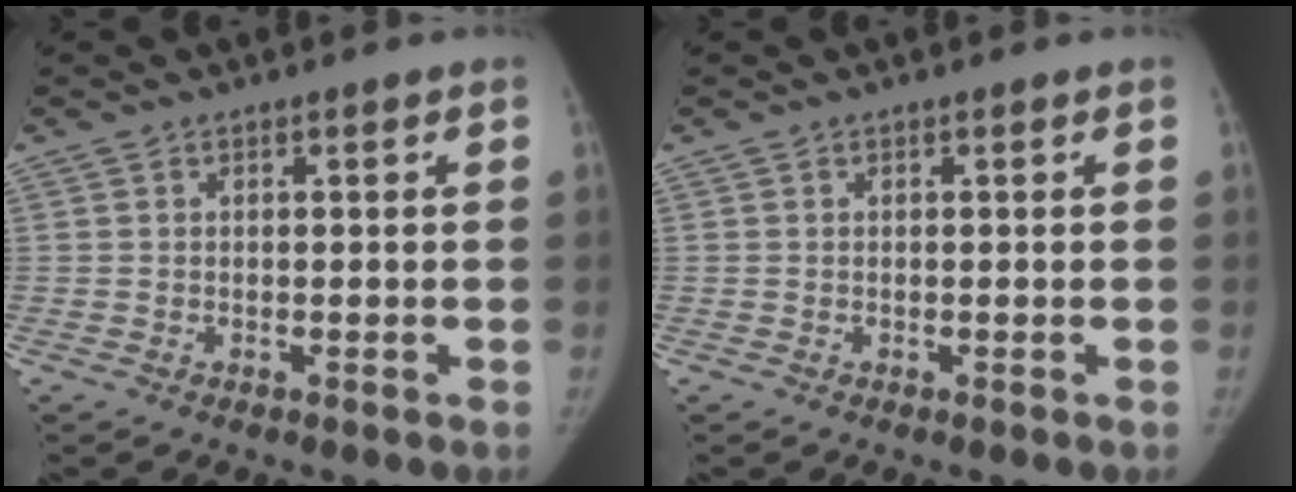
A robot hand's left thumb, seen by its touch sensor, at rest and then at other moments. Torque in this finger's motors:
{"motor_torque": [-0.10, -0.10, 0.30, -0.29, 0.02]}